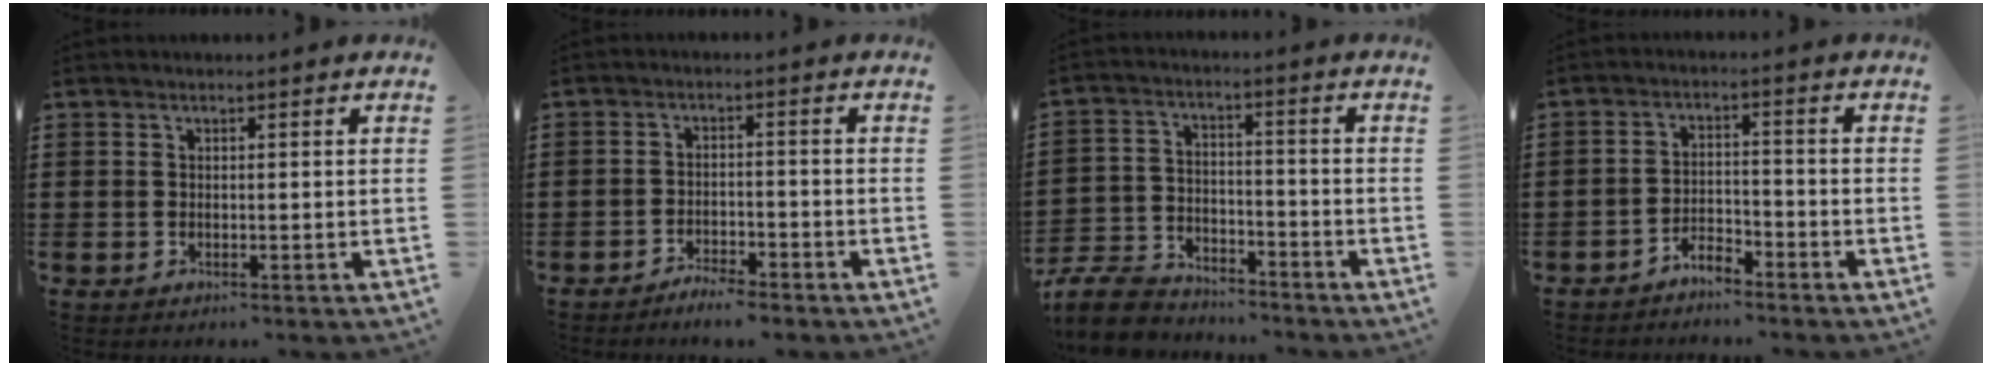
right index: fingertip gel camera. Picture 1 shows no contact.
{"total": 2.9, "force": [-2.9, 0.1, 0.2], "torque": [-0.010, 0.001, -0.059]}
{"total": 7.8, "force": [-7.4, 1.9, 1.6], "torque": [-0.049, 0.015, -0.149]}
{"total": 3.2, "force": [-3.2, 0.4, 0.5], "torque": [-0.015, 0.006, -0.066]}